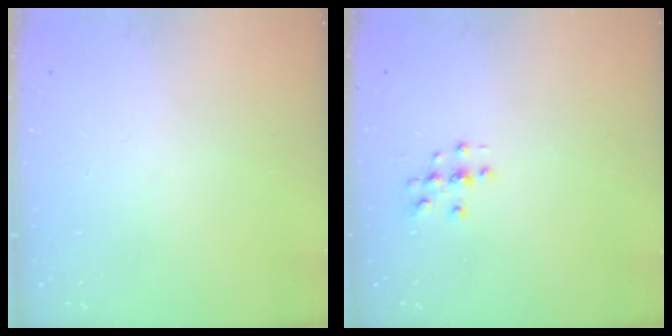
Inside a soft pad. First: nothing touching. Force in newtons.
{"total": 2.7, "press": 2.7, "slide": 0.3}